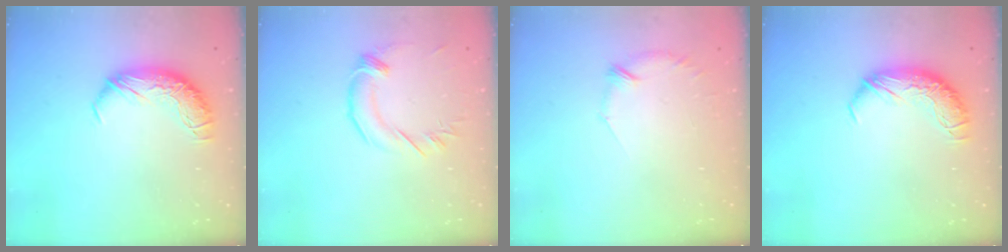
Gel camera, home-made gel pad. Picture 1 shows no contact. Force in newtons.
{"total": 1.6, "press": 1.6, "slide": 0.3}
{"total": 7.9, "press": 7.9, "slide": 0.7}
{"total": 0.0}